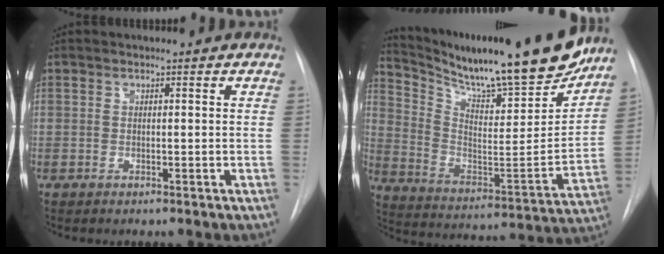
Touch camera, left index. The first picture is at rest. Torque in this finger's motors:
{"motor_torque": [0.91, -1.23, 0.29, 0.07]}